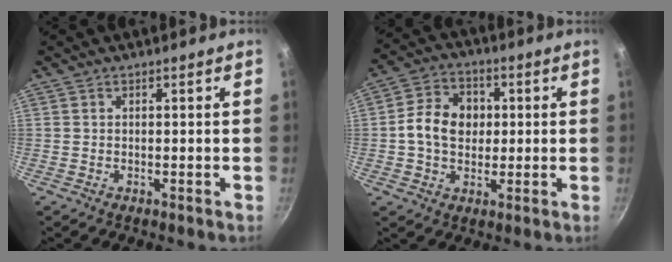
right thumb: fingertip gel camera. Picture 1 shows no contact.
{"total": 10.2, "force": [0.3, 7.9, 6.4], "torque": [-0.090, 0.017, -0.002]}